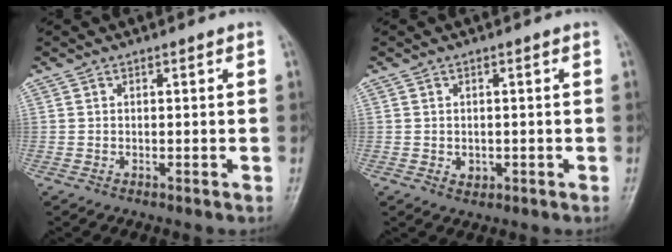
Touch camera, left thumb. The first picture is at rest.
{"total": 1.8, "force": [-0.4, 1.4, 1.0], "torque": [-0.008, 0.001, -0.001]}